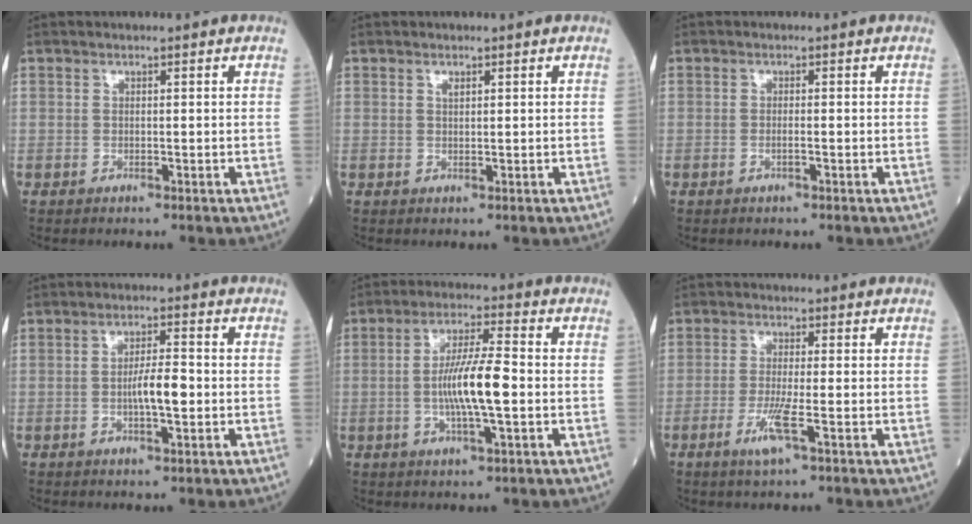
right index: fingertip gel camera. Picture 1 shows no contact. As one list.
[{"total": 0.6, "force": [0.4, -0.1, 0.4], "torque": [-0.014, -0.004, 0.009]}, {"total": 0.9, "force": [-0.4, -0.3, 0.8], "torque": [-0.018, -0.001, -0.007]}, {"total": 4.7, "force": [-0.7, 0.8, 4.6], "torque": [-0.084, 0.002, -0.012]}, {"total": 9.0, "force": [-1.2, 0.9, 8.9], "torque": [-0.167, 0.001, -0.025]}, {"total": 4.4, "force": [-1.9, -0.4, 3.9], "torque": [-0.085, -0.012, -0.038]}]